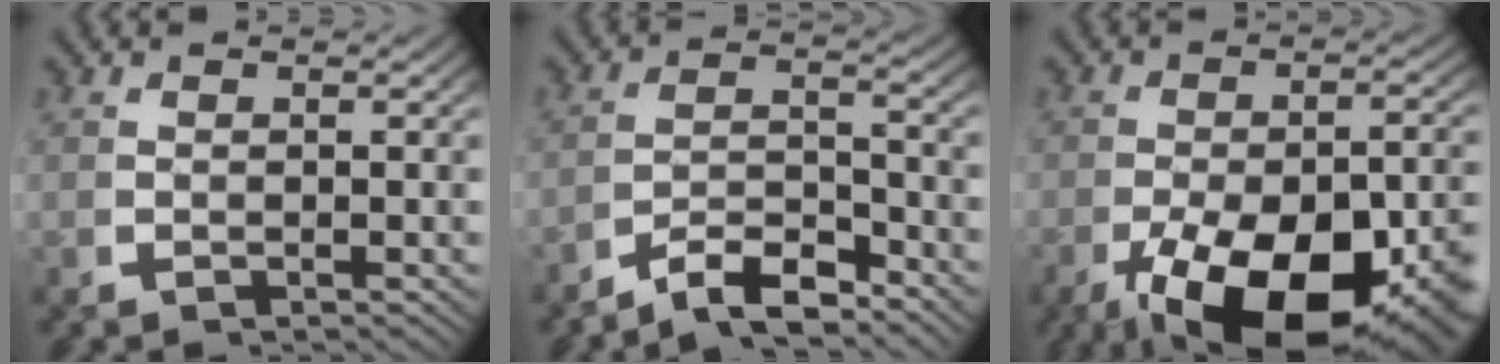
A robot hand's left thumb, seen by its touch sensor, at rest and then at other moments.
{"total": 5.3, "force": [-3.7, 2.3, 2.9], "torque": [-0.041, -0.015, -0.064]}
{"total": 15.0, "force": [-5.6, 8.3, 11.2], "torque": [-0.197, -0.075, -0.049]}